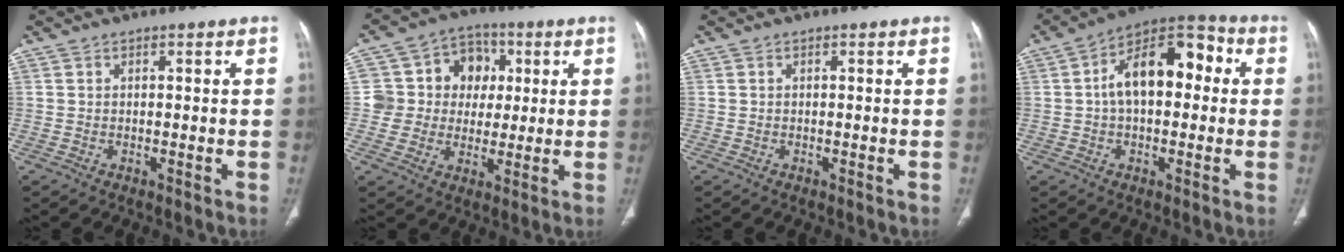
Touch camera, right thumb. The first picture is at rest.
{"total": 12.1, "force": [1.8, 11.2, 4.2], "torque": [-0.017, 0.017, 0.029]}
{"total": 0.0}
{"total": 15.2, "force": [1.9, 8.7, 12.4], "torque": [-0.173, 0.044, 0.019]}